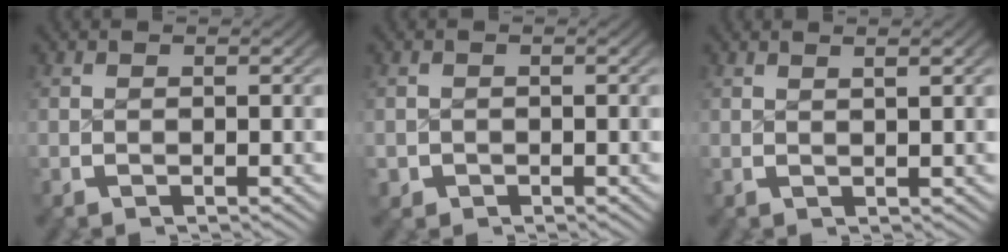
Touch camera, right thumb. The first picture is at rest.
{"total": 1.6, "force": [-0.8, 1.4, 0.2], "torque": [-0.008, -0.015, -0.007]}
{"total": 1.3, "force": [0.9, 0.0, 1.0], "torque": [-0.011, 0.002, 0.018]}